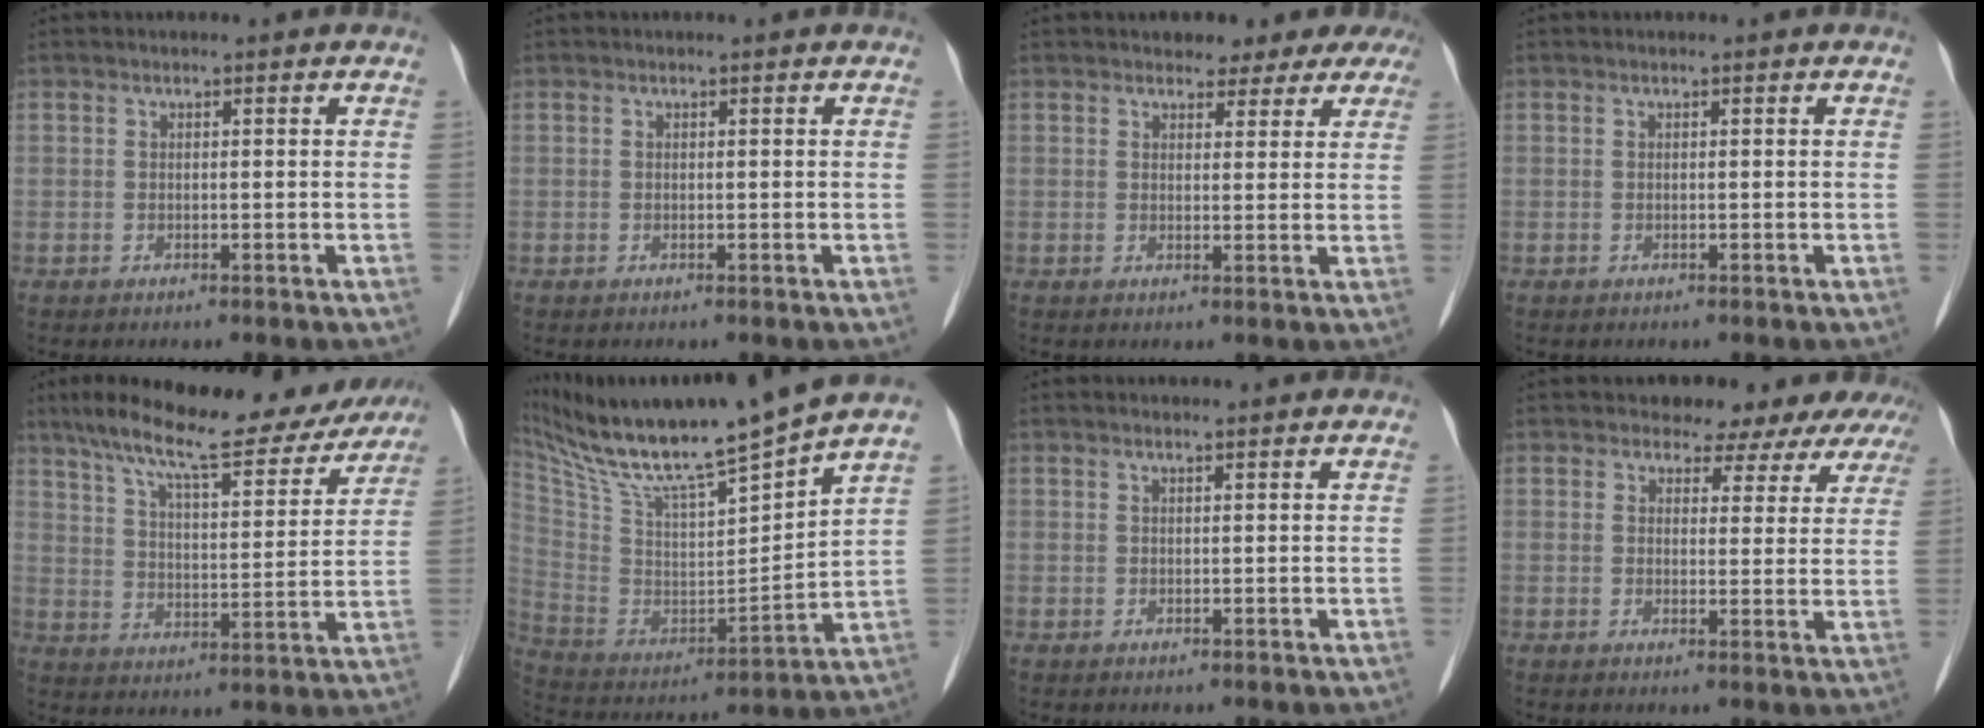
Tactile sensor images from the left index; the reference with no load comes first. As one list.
[{"total": 0.0}, {"total": 6.6, "force": [5.5, 3.1, 1.8], "torque": [-0.008, 0.007, 0.053]}, {"total": 0.0}, {"total": 24.7, "force": [19.3, 6.1, 14.1], "torque": [-0.223, 0.026, 0.276]}, {"total": 20.2, "force": [16.8, 0.5, 11.2], "torque": [-0.198, -0.006, 0.300]}, {"total": 1.1, "force": [1.1, 0.1, 0.4], "torque": [-0.012, 0.011, 0.021]}, {"total": 8.9, "force": [8.2, 3.2, 1.3], "torque": [0.011, -0.002, 0.071]}]